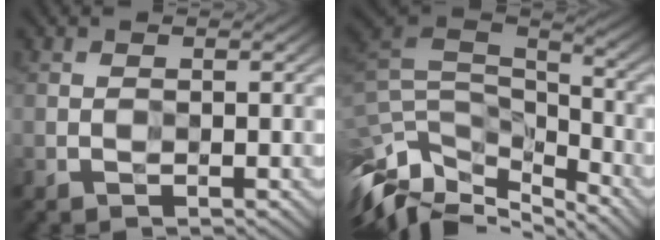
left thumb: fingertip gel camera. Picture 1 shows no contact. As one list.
[{"total": 12.7, "force": [-6.6, 6.1, 9.0], "torque": [-0.236, -0.007, -0.113]}]